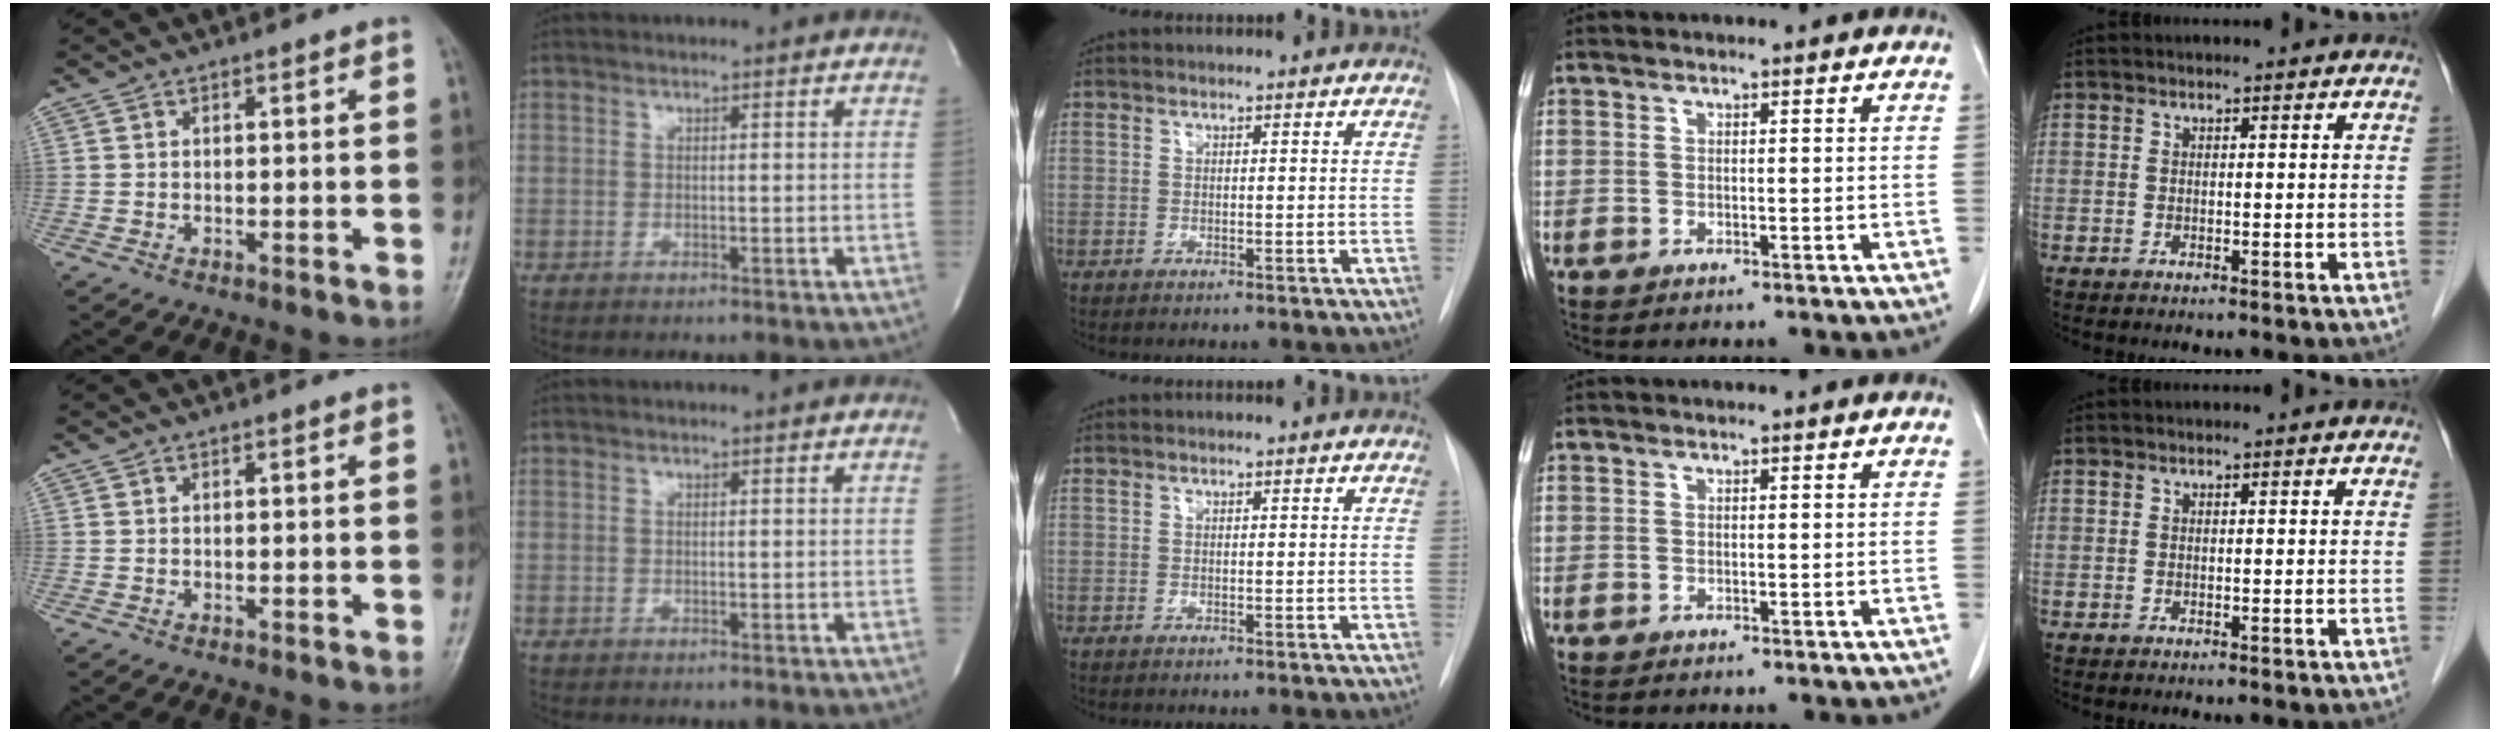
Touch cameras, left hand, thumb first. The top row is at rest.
{}